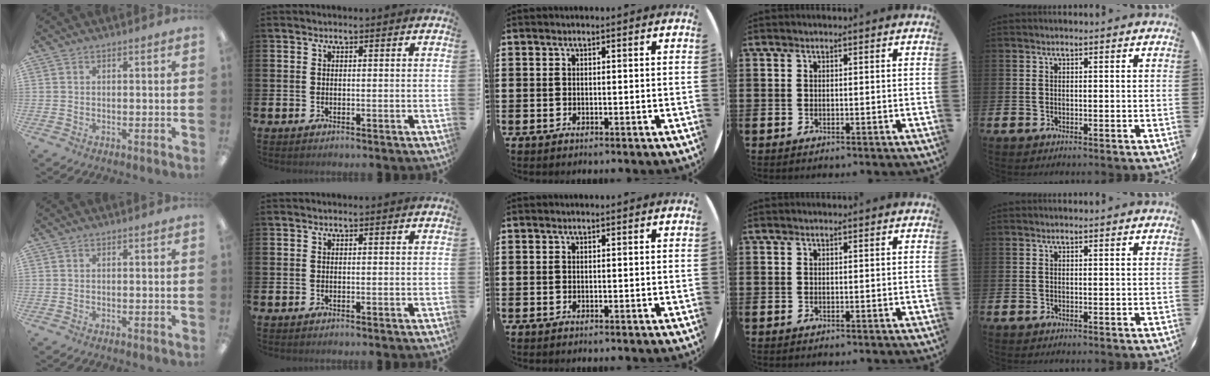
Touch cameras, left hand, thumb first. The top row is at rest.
{}